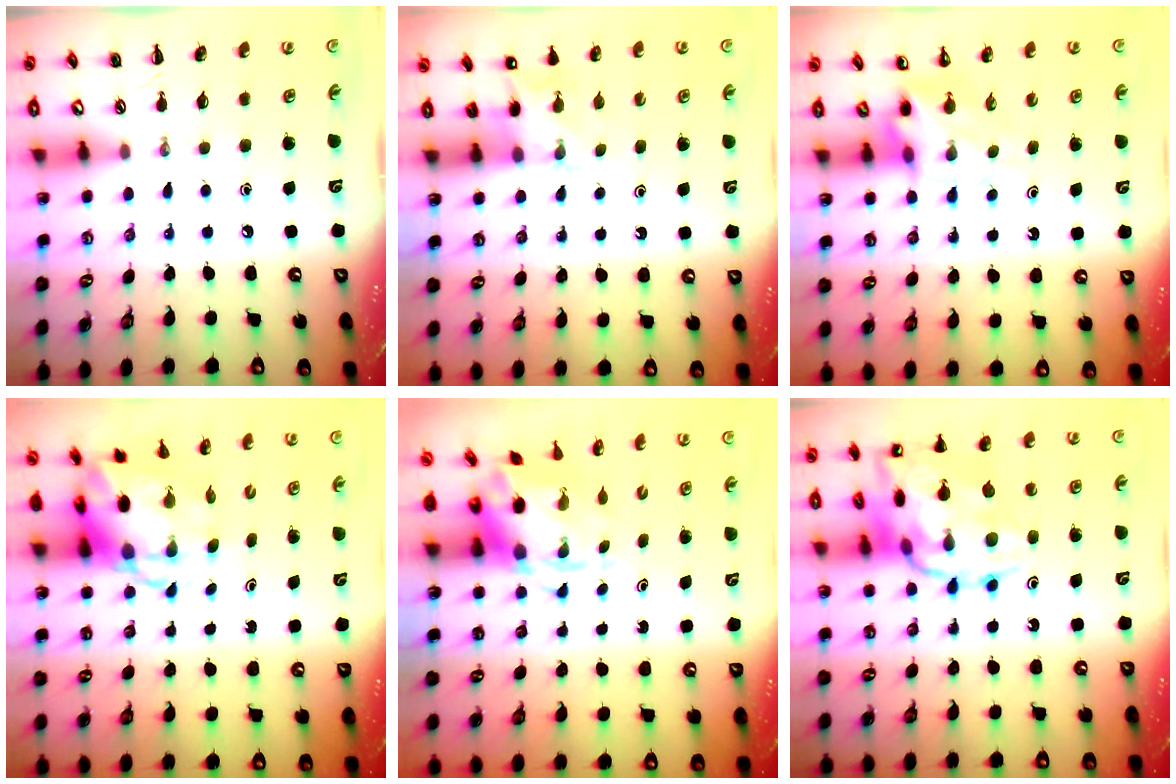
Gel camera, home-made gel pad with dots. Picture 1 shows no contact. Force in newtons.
{"total": 4.3, "press": 4.1, "slide": 1.2}
{"total": 5.3, "press": 5.3, "slide": 0.3}
{"total": 6.3, "press": 6.1, "slide": 1.7}
{"total": 3.7, "press": 3.6, "slide": 0.8}
{"total": 20.4, "press": 20.2, "slide": 2.5}